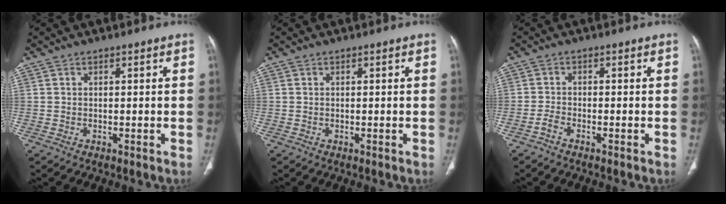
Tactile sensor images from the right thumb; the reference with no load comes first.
{"total": 0.0}
{"total": 1.5, "force": [-1.3, 0.4, 0.7], "torque": [-0.020, 0.007, -0.030]}